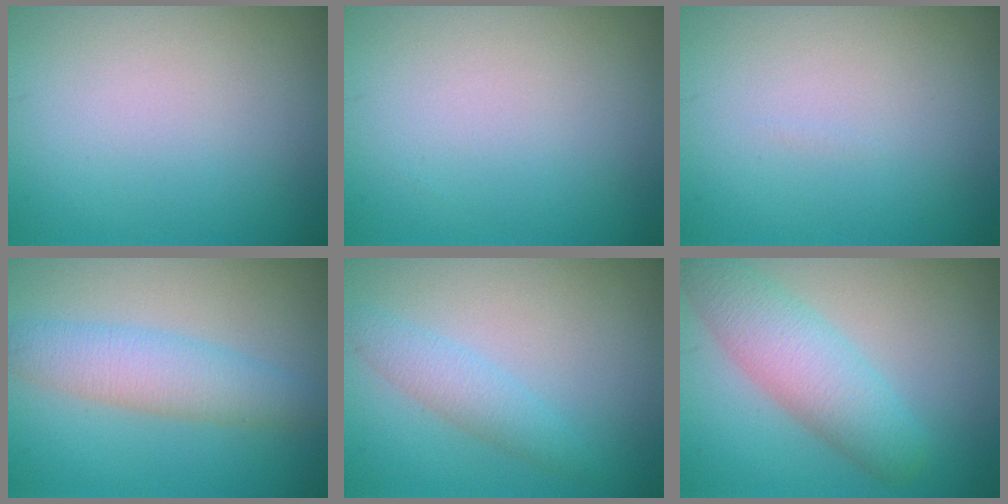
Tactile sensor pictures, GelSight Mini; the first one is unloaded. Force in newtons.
{"total": 0.0}
{"total": 0.0}
{"total": 4.0, "press": 4.0, "slide": 0.2}
{"total": 2.2, "press": 2.2, "slide": 0.1}
{"total": 5.0, "press": 5.0, "slide": 0.1}